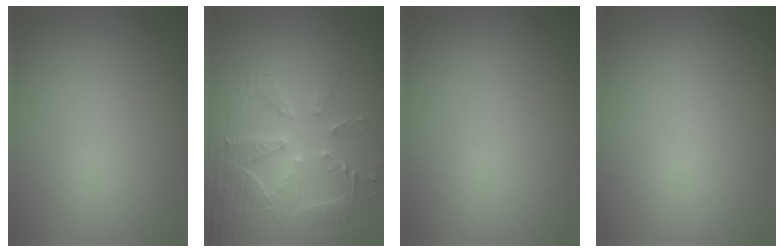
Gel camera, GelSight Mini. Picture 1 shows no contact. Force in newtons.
{"total": 4.5, "press": 4.4, "slide": 0.7}
{"total": 0.0}
{"total": 0.0}